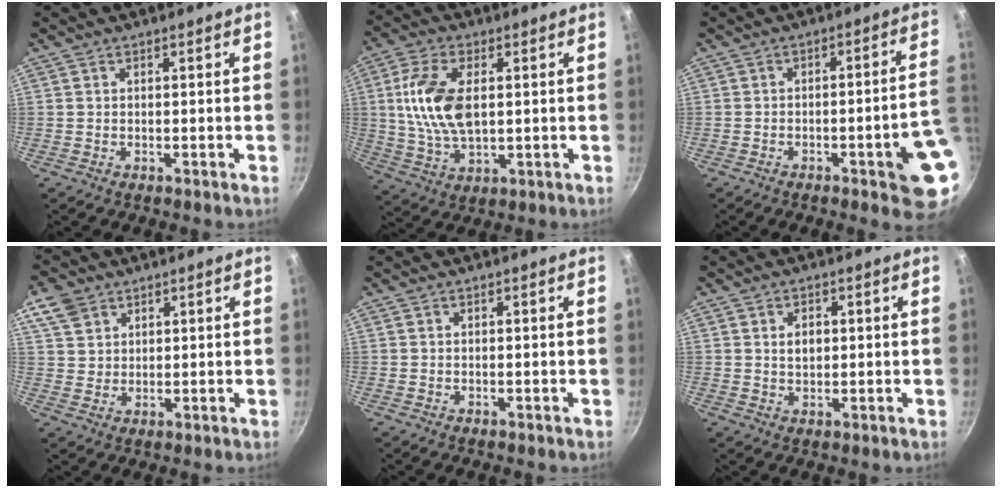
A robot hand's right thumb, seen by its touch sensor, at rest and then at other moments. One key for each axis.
{"total": 13.0, "fx": 1.9, "fy": 7.1, "fz": 10.8, "tx": -0.207, "ty": -0.001, "tz": 0.039}
{"total": 11.8, "fx": -3.9, "fy": 2.2, "fz": 10.9, "tx": -0.103, "ty": 0.032, "tz": -0.047}
{"total": 6.6, "fx": 3.7, "fy": 4.9, "fz": 2.4, "tx": -0.029, "ty": -0.005, "tz": 0.072}
{"total": 0.0}
{"total": 3.3, "fx": 0.7, "fy": 2.3, "fz": 2.2, "tx": -0.026, "ty": 0.000, "tz": 0.016}